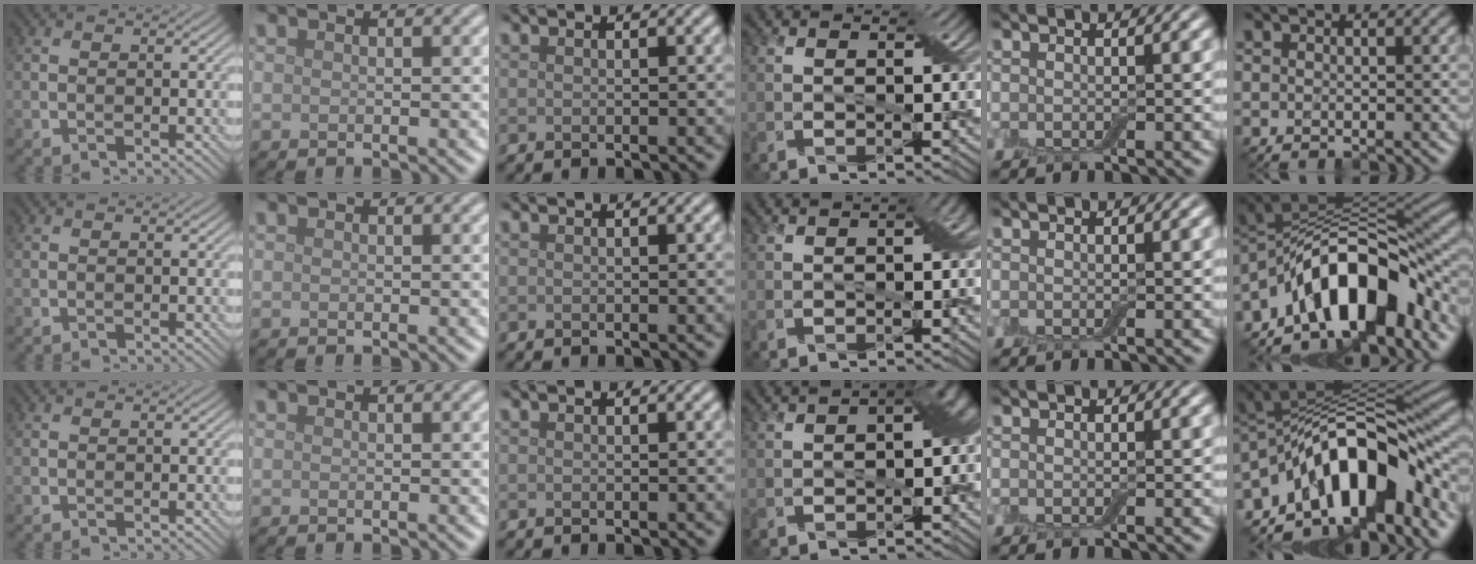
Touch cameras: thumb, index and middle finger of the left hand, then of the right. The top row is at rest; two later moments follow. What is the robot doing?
{"motion": "pour", "object": "bottle"}